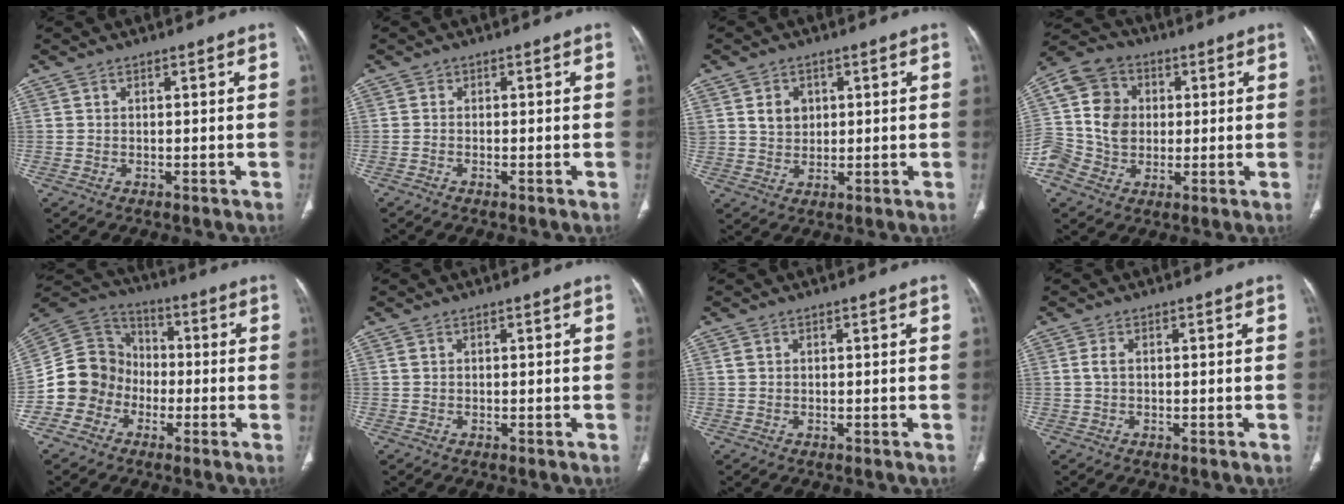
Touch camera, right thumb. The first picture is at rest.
{"total": 0.8, "force": [-0.5, 0.5, 0.2], "torque": [-0.005, 0.001, -0.015]}
{"total": 4.8, "force": [1.6, 3.9, 2.2], "torque": [-0.017, -0.009, 0.033]}
{"total": 15.0, "force": [0.2, 12.9, 7.7], "torque": [-0.150, 0.023, 0.002]}
{"total": 12.5, "force": [-4.1, 11.4, 3.3], "torque": [-0.032, 0.063, -0.081]}
{"total": 0.6, "force": [0.2, 0.5, 0.4], "torque": [-0.005, 0.004, 0.006]}
{"total": 0.7, "force": [0.3, 0.6, 0.4], "torque": [-0.004, 0.004, 0.006]}
{"total": 1.6, "force": [0.3, 0.8, 1.3], "torque": [-0.033, 0.004, 0.007]}